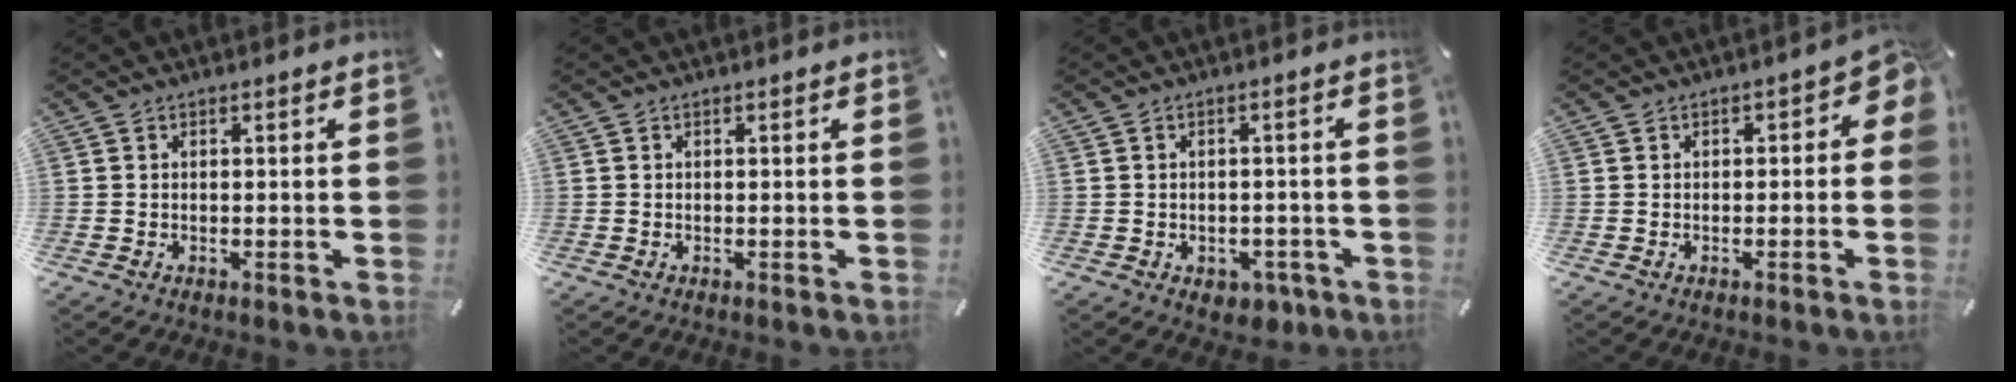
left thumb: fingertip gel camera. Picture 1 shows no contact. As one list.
[{"total": 0.0}, {"total": 4.0, "force": [-1.8, 2.8, 2.2], "torque": [-0.033, 0.010, -0.029]}, {"total": 2.1, "force": [-0.9, 1.4, 1.3], "torque": [-0.014, 0.006, -0.019]}]